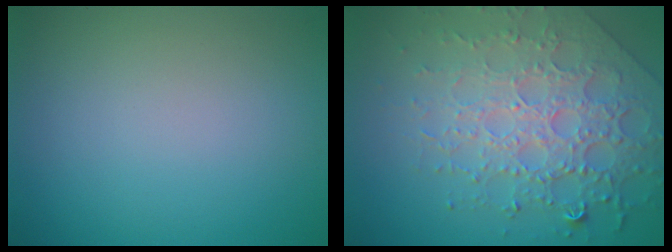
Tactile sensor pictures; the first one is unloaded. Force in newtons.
{"total": 7.9, "press": 5.6, "slide": 5.6}